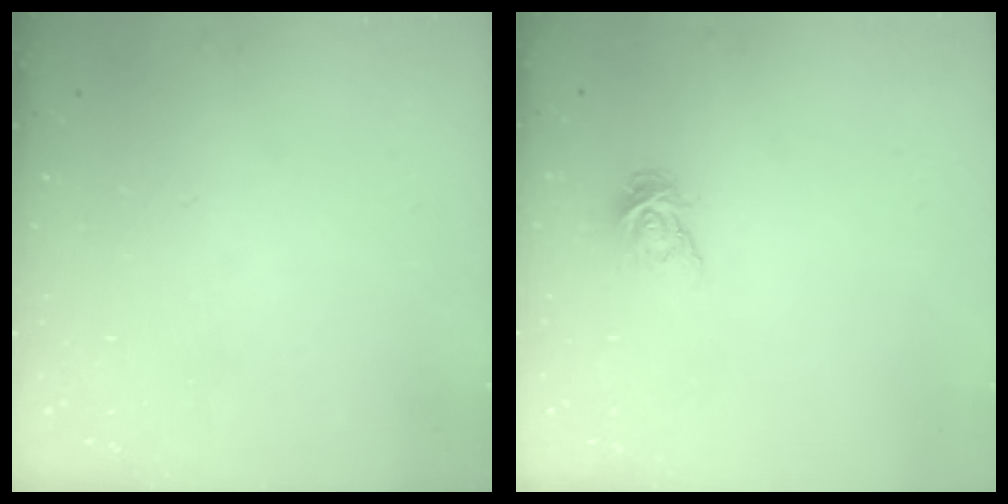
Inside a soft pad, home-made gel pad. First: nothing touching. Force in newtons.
{"total": 4.7, "press": 4.6, "slide": 0.5}